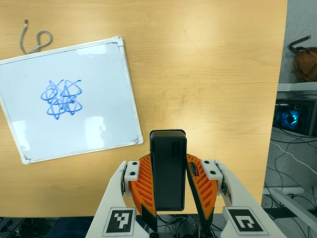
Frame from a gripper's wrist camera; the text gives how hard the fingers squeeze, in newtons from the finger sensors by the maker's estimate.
{"total": 6.0, "left": 5.0, "right": 6.9}